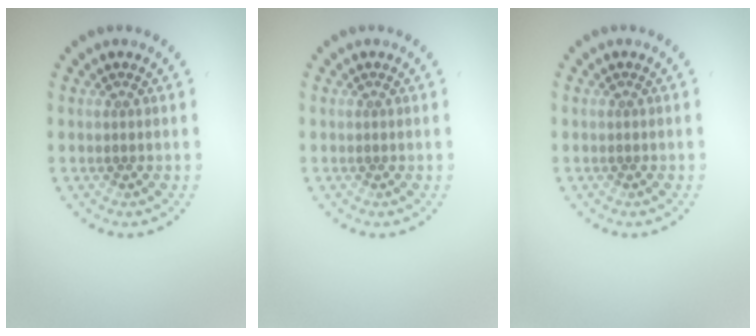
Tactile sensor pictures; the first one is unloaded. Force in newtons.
{"total": 0.0}
{"total": 0.0}